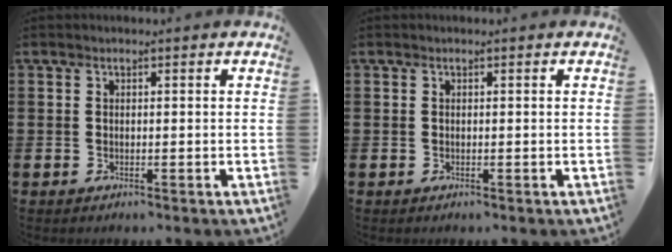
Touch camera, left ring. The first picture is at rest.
{"total": 0.0}